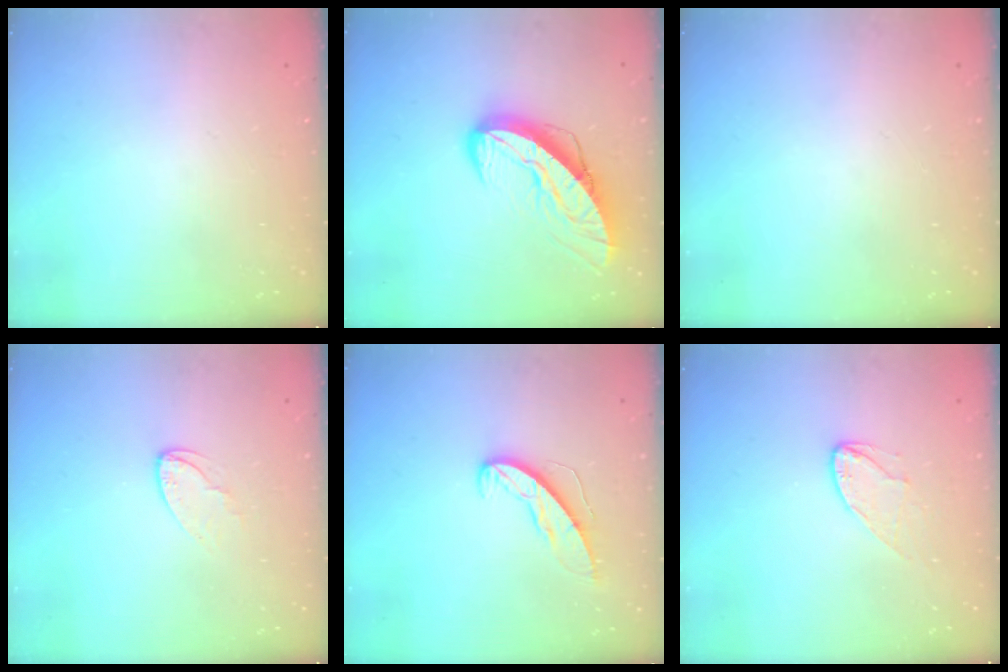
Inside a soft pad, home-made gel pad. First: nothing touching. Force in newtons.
{"total": 10.6, "press": 10.6, "slide": 0.9}
{"total": 0.0}
{"total": 3.3, "press": 3.3, "slide": 0.2}
{"total": 6.3, "press": 6.3, "slide": 0.5}
{"total": 6.9, "press": 6.9, "slide": 0.4}